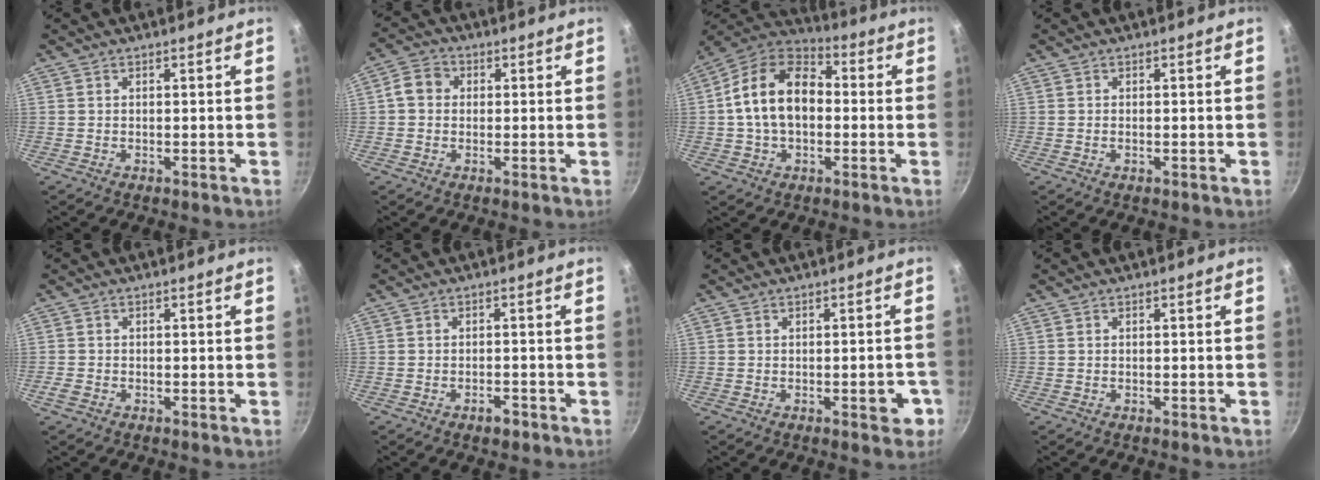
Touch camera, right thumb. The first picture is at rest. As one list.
[{"total": 4.9, "force": [0.4, 4.2, 2.5], "torque": [-0.031, 0.011, -0.007]}, {"total": 15.7, "force": [0.1, 10.7, 11.5], "torque": [-0.172, 0.036, -0.015]}, {"total": 0.5, "force": [-0.2, 0.2, 0.5], "torque": [-0.009, 0.002, -0.004]}, {"total": 1.6, "force": [-0.9, 1.0, 0.8], "torque": [-0.017, 0.002, -0.019]}, {"total": 2.4, "force": [-1.6, 1.1, 1.4], "torque": [-0.015, 0.015, -0.022]}, {"total": 6.3, "force": [-2.6, 2.6, 5.1], "torque": [-0.038, 0.021, -0.031]}, {"total": 0.0}]